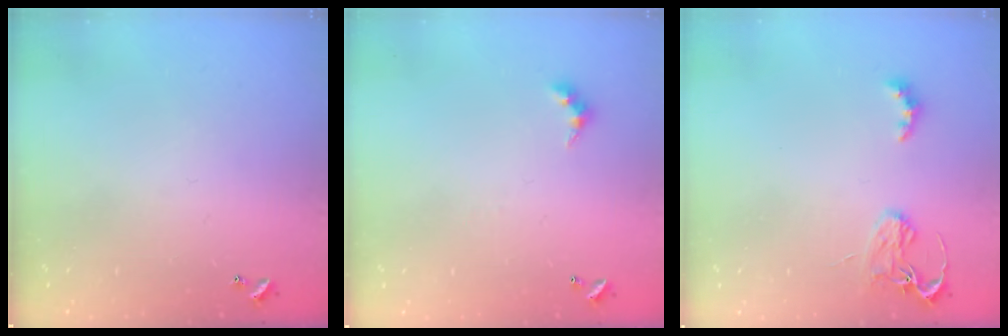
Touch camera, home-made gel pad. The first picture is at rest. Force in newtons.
{"total": 2.4, "press": 2.4, "slide": 0.5}
{"total": 2.9, "press": 2.8, "slide": 0.6}